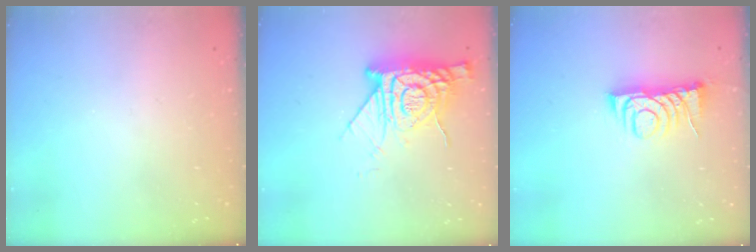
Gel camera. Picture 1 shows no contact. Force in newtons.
{"total": 15.5, "press": 15.4, "slide": 1.2}
{"total": 7.4, "press": 7.4, "slide": 0.7}